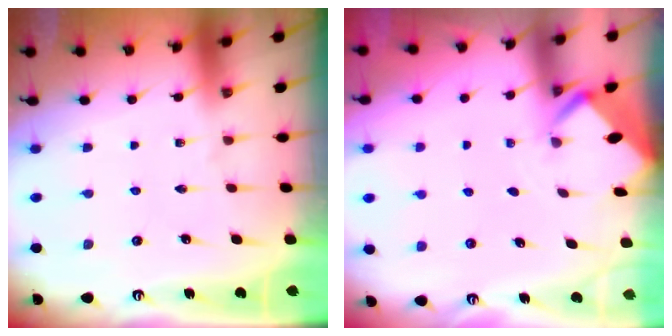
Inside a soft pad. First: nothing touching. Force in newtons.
{"total": 2.2, "press": 2.2, "slide": 0.2}